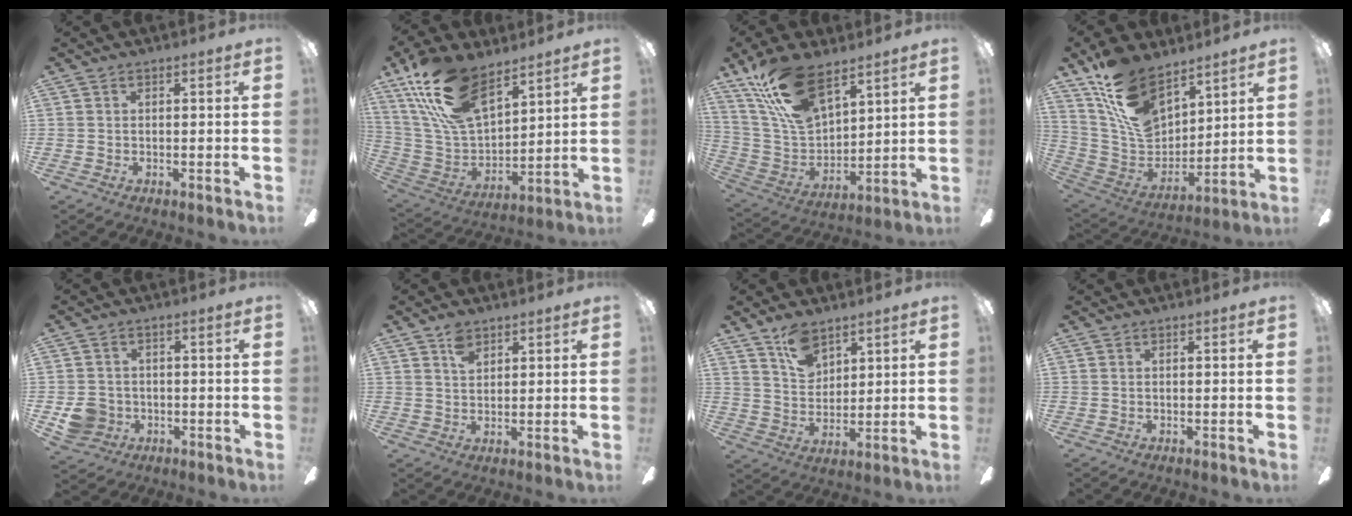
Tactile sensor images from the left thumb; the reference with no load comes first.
{"total": 21.6, "force": [13.9, 10.4, 12.9], "torque": [-0.277, -0.064, 0.252]}
{"total": 19.0, "force": [12.9, 8.7, 10.9], "torque": [-0.235, -0.063, 0.232]}
{"total": 17.9, "force": [11.3, 10.3, 9.3], "torque": [-0.190, -0.059, 0.219]}
{"total": 6.1, "force": [-1.6, 5.6, 1.9], "torque": [-0.034, 0.012, -0.028]}
{"total": 3.9, "force": [2.6, 2.2, 1.8], "torque": [-0.034, -0.003, 0.049]}
{"total": 9.3, "force": [6.5, 5.4, 3.9], "torque": [-0.067, -0.024, 0.120]}
{"total": 0.0}